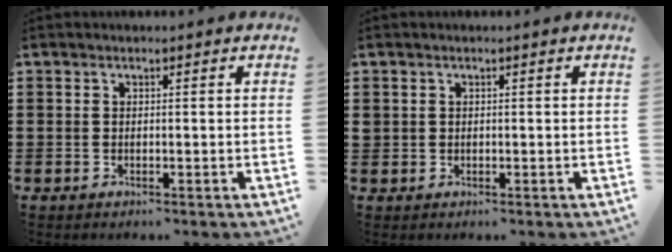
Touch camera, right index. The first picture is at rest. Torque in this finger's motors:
{"motor_torque": [0.34, 0.60, 0.03, 0.01]}